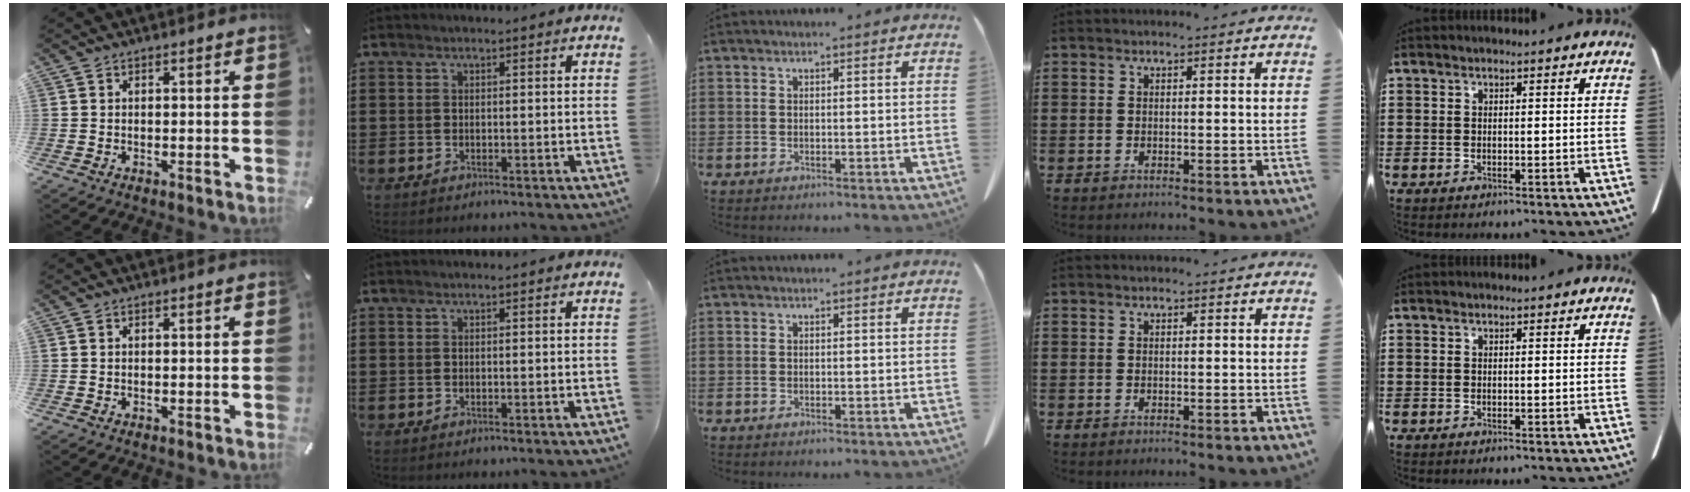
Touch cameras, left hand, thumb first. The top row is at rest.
{}